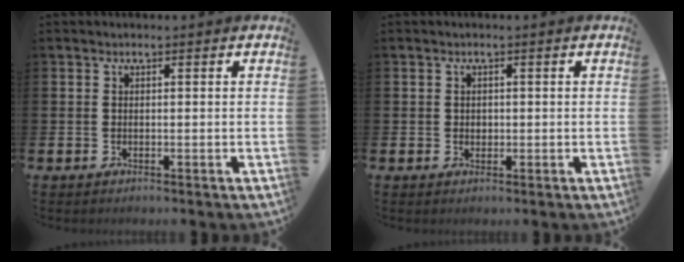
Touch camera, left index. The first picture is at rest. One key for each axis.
{"total": 0.9, "fx": 0.3, "fy": 0.7, "fz": 0.3, "tx": 0.007, "ty": 0.002, "tz": 0.002}